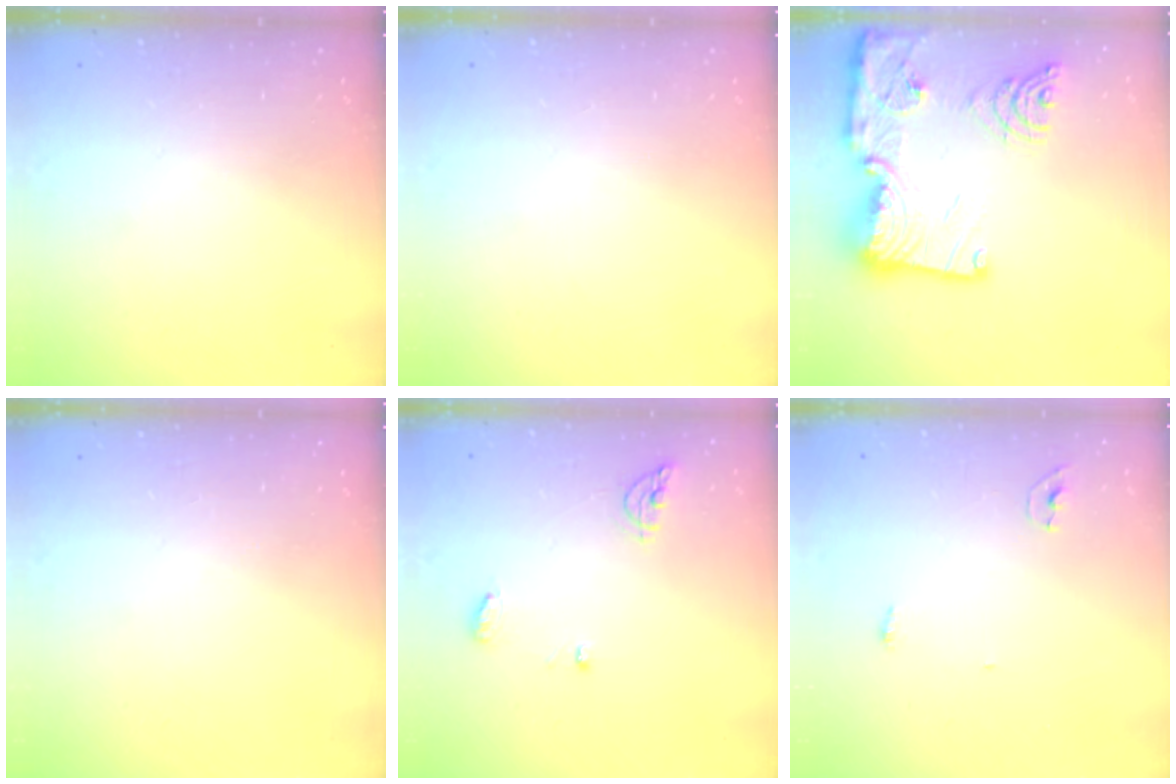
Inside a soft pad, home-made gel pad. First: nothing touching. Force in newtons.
{"total": 0.0}
{"total": 25.2, "press": 25.1, "slide": 2.6}
{"total": 0.0}
{"total": 6.7, "press": 6.7, "slide": 0.3}
{"total": 5.6, "press": 3.9, "slide": 4.1}